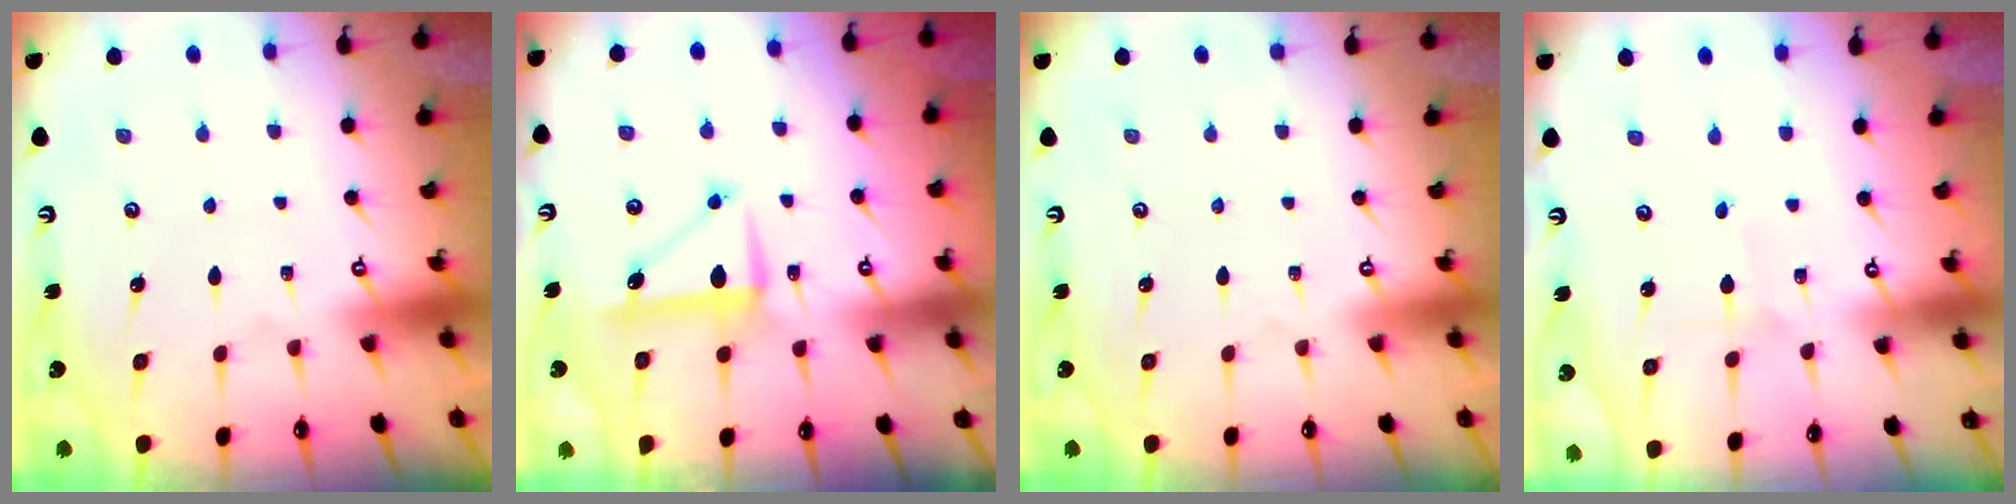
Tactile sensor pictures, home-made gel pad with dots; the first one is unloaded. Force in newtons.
{"total": 8.5, "press": 8.5, "slide": 0.3}
{"total": 0.0}
{"total": 1.9, "press": 1.9, "slide": 0.1}